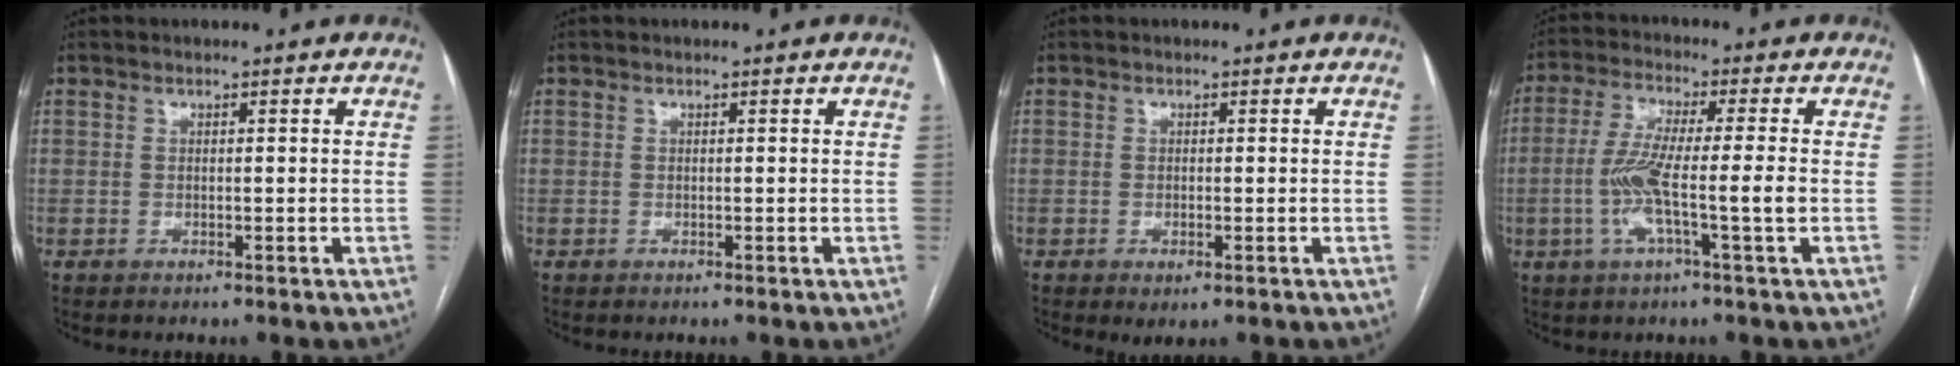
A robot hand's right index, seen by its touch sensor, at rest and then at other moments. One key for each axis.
{"total": 0.0}
{"total": 1.8, "fx": -0.7, "fy": 0.7, "fz": 1.5, "tx": -0.023, "ty": -0.003, "tz": -0.005}
{"total": 8.8, "fx": -1.8, "fy": -0.2, "fz": 8.6, "tx": -0.172, "ty": 0.000, "tz": -0.039}